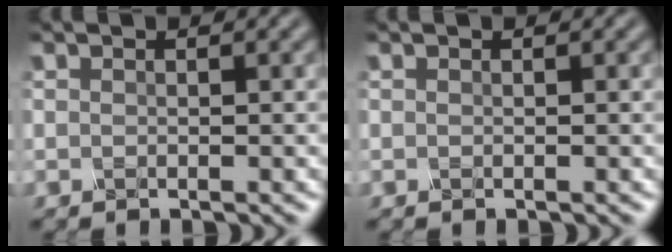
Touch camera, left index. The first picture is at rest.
{"total": 0.0}